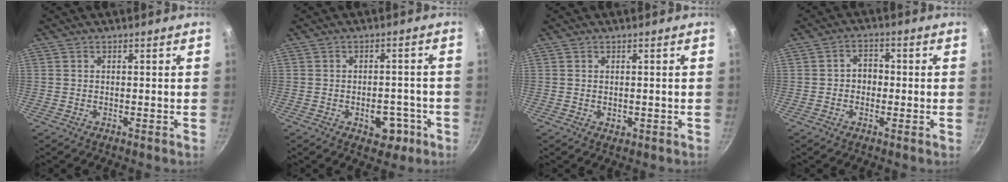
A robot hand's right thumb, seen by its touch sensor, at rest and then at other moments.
{"total": 8.4, "force": [-3.3, 5.2, 5.7], "torque": [-0.042, 0.021, -0.037]}
{"total": 1.4, "force": [-0.2, 1.0, 0.9], "torque": [-0.012, -0.001, -0.002]}
{"total": 3.7, "force": [-0.5, 3.0, 2.1], "torque": [-0.008, 0.011, -0.011]}